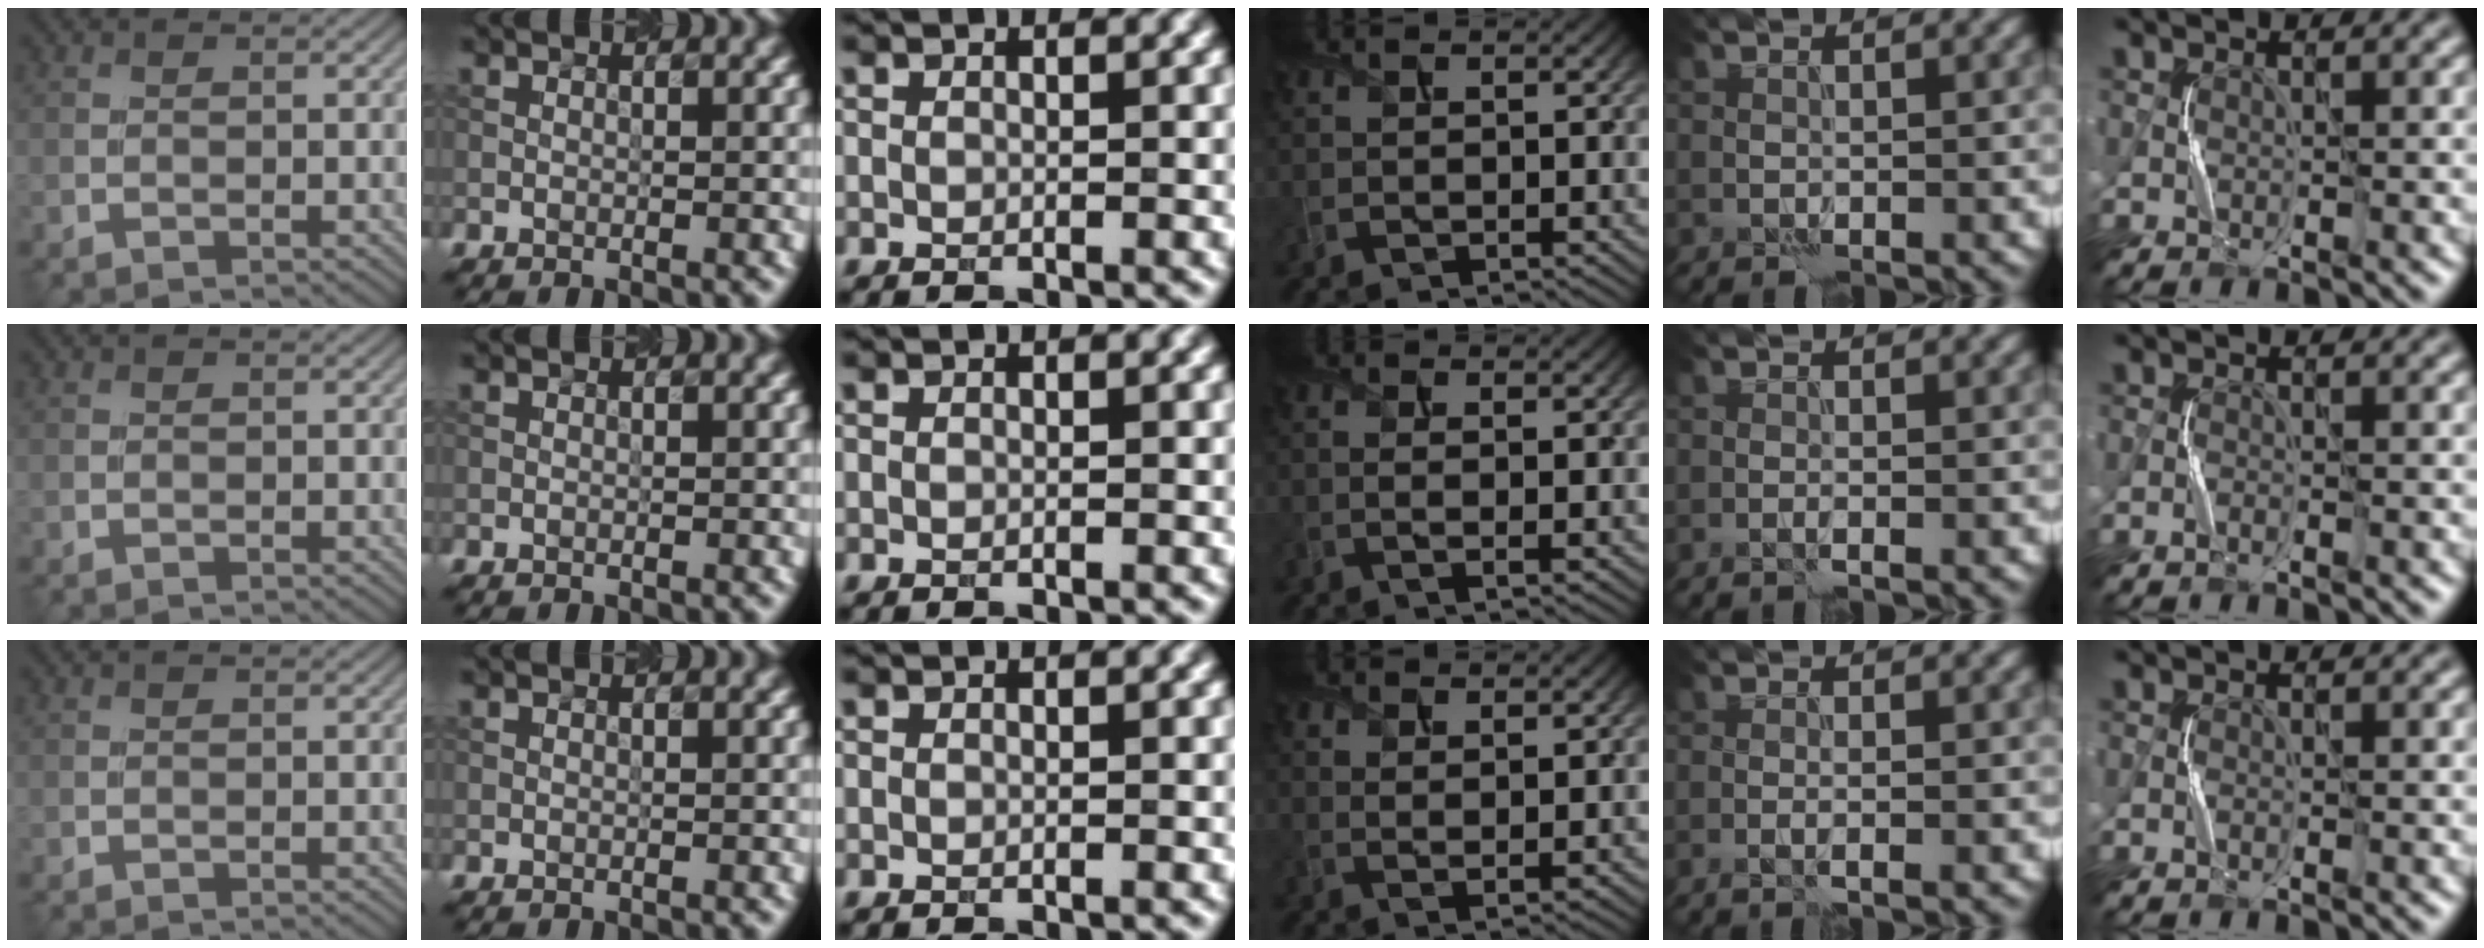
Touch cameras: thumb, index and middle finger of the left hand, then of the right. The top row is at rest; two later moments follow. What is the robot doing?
{"motion": "squeeze", "object": "sponge"}